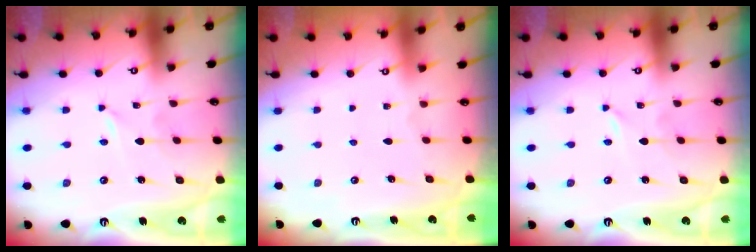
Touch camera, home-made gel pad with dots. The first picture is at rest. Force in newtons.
{"total": 0.0}
{"total": 0.0}